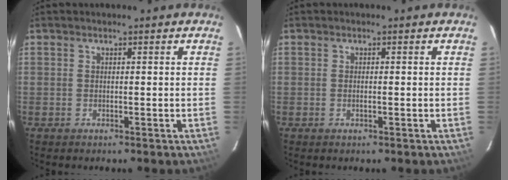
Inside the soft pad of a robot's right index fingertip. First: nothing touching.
{"total": 0.7, "force": [-0.2, 0.0, 0.7], "torque": [-0.012, 0.002, -0.003]}